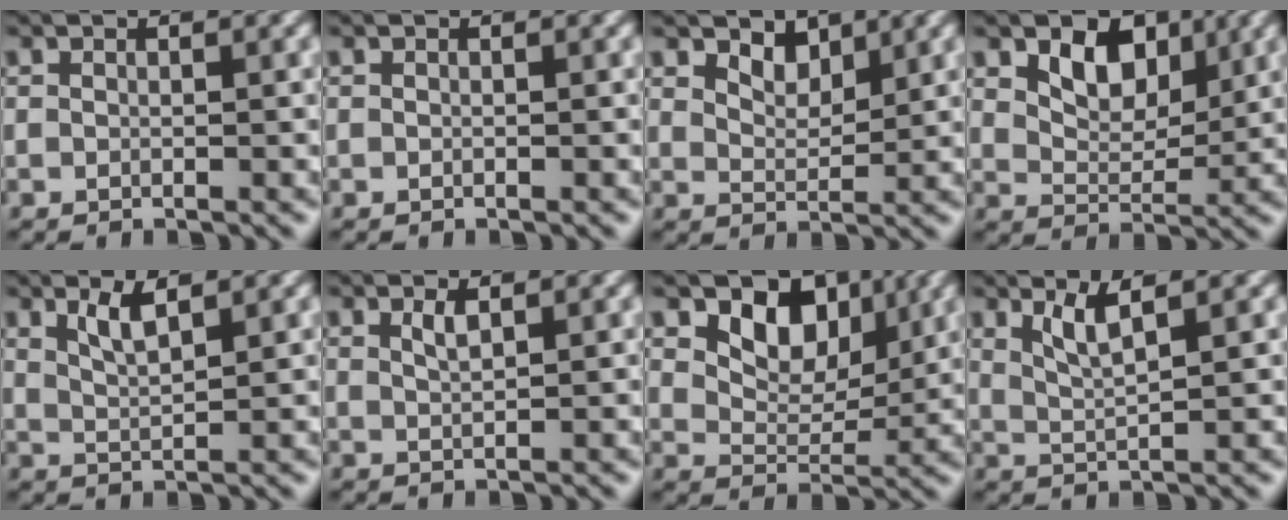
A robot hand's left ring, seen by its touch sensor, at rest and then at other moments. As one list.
[{"total": 0.0}, {"total": 2.4, "force": [1.9, 1.1, 1.0], "torque": [-0.023, -0.005, 0.031]}, {"total": 4.7, "force": [2.4, 3.0, 2.8], "torque": [-0.054, -0.007, 0.035]}, {"total": 2.4, "force": [1.5, 0.6, 1.7], "torque": [-0.034, -0.004, 0.031]}, {"total": 1.3, "force": [0.8, 0.4, 1.0], "torque": [-0.019, 0.001, 0.014]}, {"total": 5.6, "force": [2.9, 3.6, 3.2], "torque": [-0.053, -0.010, 0.040]}, {"total": 2.7, "force": [1.6, 0.5, 2.1], "torque": [-0.038, -0.005, 0.036]}]